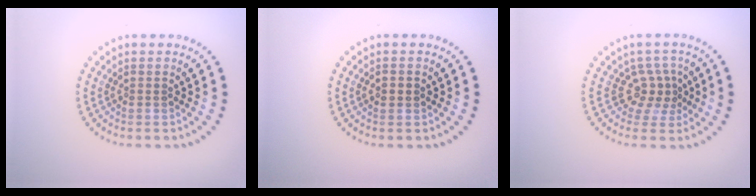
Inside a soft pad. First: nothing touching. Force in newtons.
{"total": 1.4, "press": 1.4, "slide": 0.1}
{"total": 2.6, "press": 1.8, "slide": 1.9}